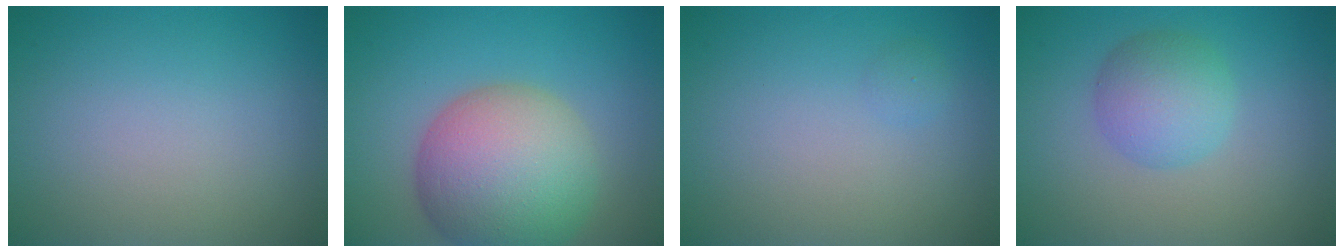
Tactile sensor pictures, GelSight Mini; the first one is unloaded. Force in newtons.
{"total": 10.7, "press": 10.7, "slide": 0.8}
{"total": 0.6, "press": 0.6, "slide": 0.0}
{"total": 3.8, "press": 3.8, "slide": 0.2}